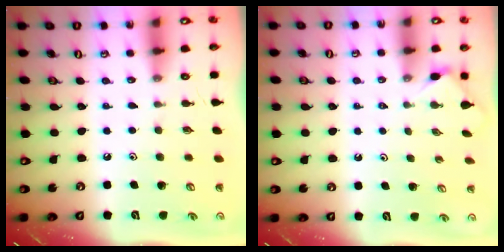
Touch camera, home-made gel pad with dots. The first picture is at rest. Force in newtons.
{"total": 1.6, "press": 1.5, "slide": 0.4}